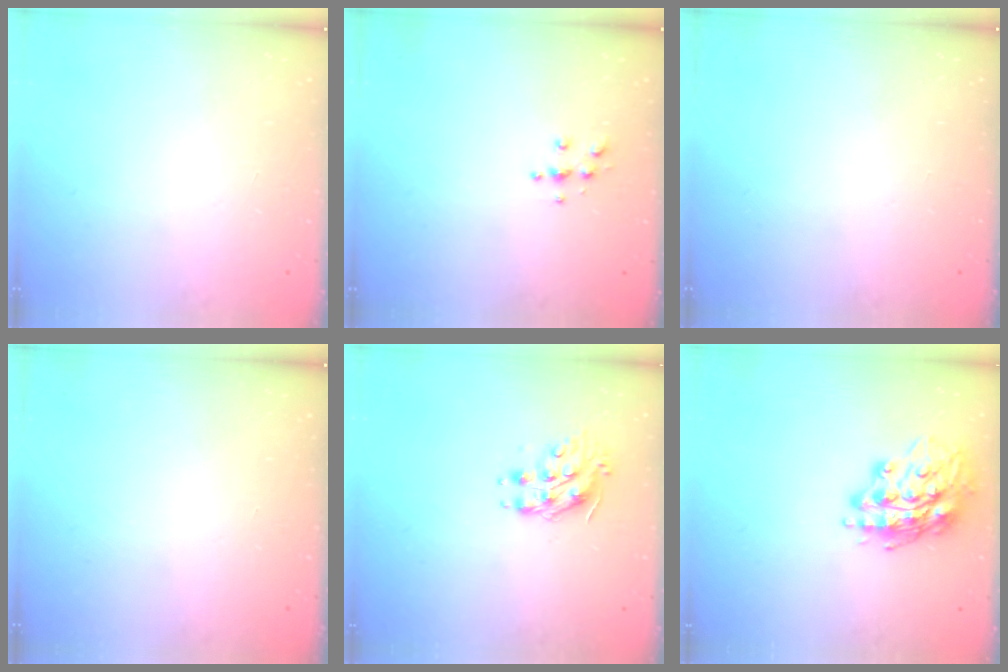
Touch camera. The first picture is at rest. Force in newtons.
{"total": 4.9, "press": 4.9, "slide": 0.5}
{"total": 0.0}
{"total": 0.0}
{"total": 8.4, "press": 8.4, "slide": 0.5}
{"total": 16.0, "press": 16.0, "slide": 1.4}